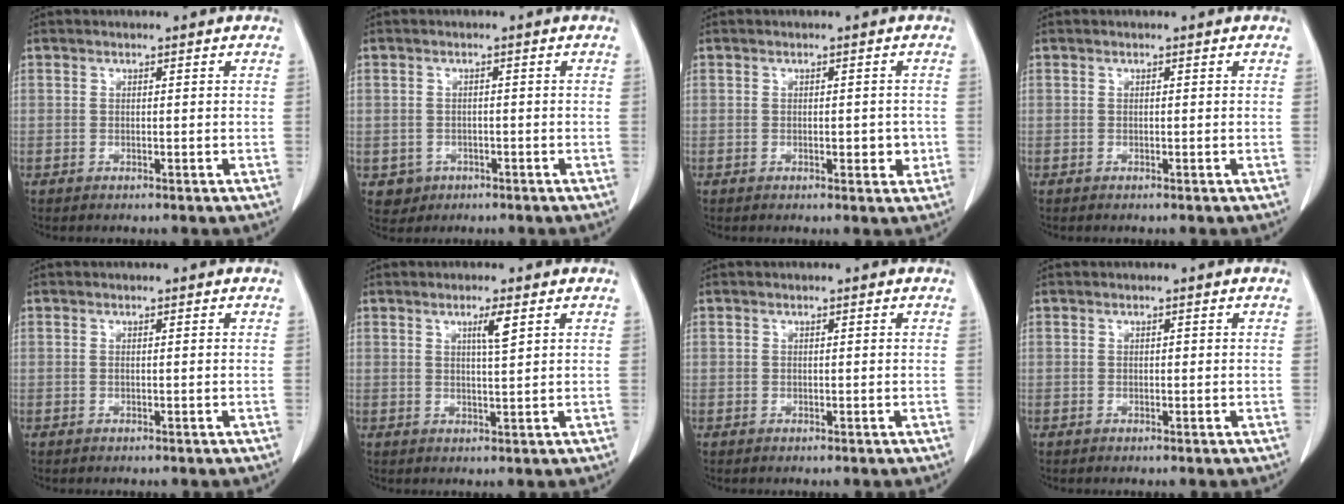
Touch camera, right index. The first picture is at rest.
{"total": 3.0, "force": [-1.0, 2.8, 0.2], "torque": [0.005, 0.010, -0.008]}
{"total": 2.8, "force": [-0.6, 1.4, 2.3], "torque": [-0.029, 0.000, -0.003]}
{"total": 0.0}
{"total": 0.0}
{"total": 2.8, "force": [1.3, -0.1, 2.5], "torque": [-0.046, -0.004, 0.023]}
{"total": 0.0}
{"total": 0.0}